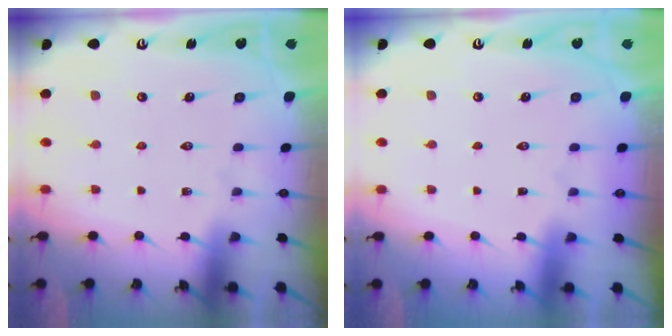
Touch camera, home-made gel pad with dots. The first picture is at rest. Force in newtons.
{"total": 1.6, "press": 1.6, "slide": 0.1}